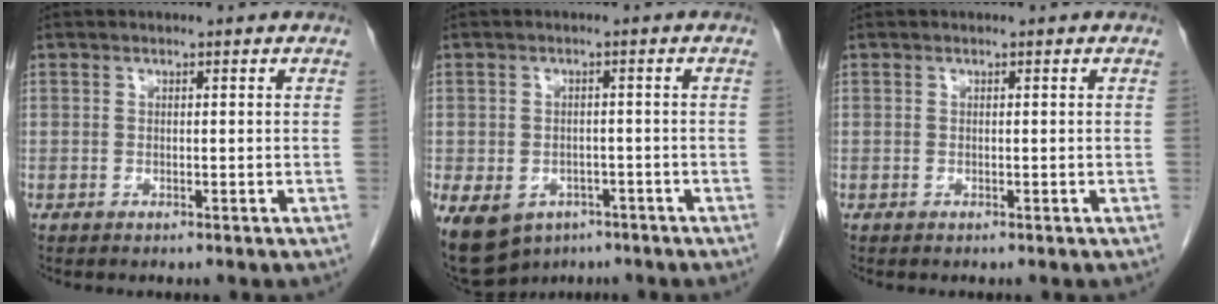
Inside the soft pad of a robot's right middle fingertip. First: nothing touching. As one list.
[{"total": 15.7, "force": [-8.2, 11.6, 6.5], "torque": [-0.192, -0.008, -0.107]}, {"total": 0.0}]